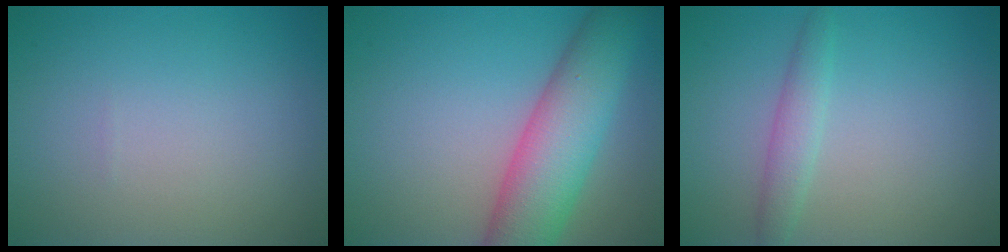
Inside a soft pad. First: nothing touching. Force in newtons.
{"total": 8.1, "press": 8.1, "slide": 0.5}
{"total": 2.1, "press": 2.1, "slide": 0.1}